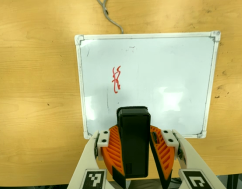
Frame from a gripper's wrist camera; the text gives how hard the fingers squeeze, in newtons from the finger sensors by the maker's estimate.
{"total": 9.6, "left": 9.6, "right": 9.6}